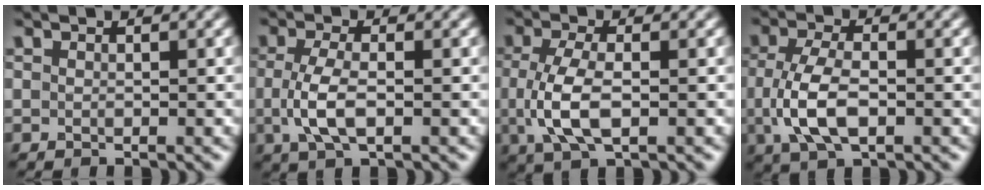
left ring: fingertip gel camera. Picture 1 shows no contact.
{"total": 3.7, "force": [-0.5, 1.5, 3.3], "torque": [-0.081, -0.004, -0.012]}
{"total": 4.9, "force": [-0.5, 2.1, 4.4], "torque": [-0.106, -0.005, -0.012]}
{"total": 5.2, "force": [-0.9, 2.5, 4.5], "torque": [-0.104, -0.004, -0.019]}